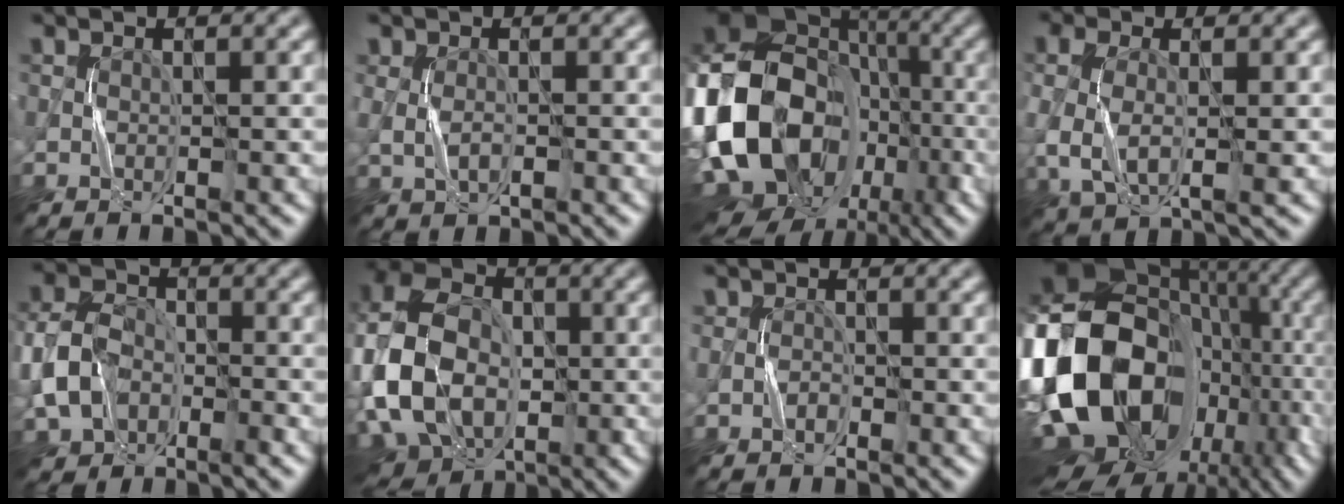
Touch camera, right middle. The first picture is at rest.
{"total": 1.4, "force": [0.0, 0.9, 1.0], "torque": [-0.026, -0.002, 0.000]}
{"total": 20.7, "force": [-5.8, 15.6, 12.4], "torque": [-0.232, 0.006, -0.107]}
{"total": 4.8, "force": [0.1, 2.9, 3.8], "torque": [-0.096, 0.001, -0.002]}
{"total": 6.3, "force": [-1.9, 4.8, 3.5], "torque": [-0.078, 0.001, -0.046]}
{"total": 14.2, "force": [-2.4, 10.2, 9.5], "torque": [-0.205, 0.003, -0.058]}
{"total": 0.8, "force": [-0.4, 0.7, 0.2], "torque": [0.000, 0.005, -0.011]}
{"total": 19.6, "force": [-4.6, 13.9, 13.0], "torque": [-0.262, -0.005, -0.082]}